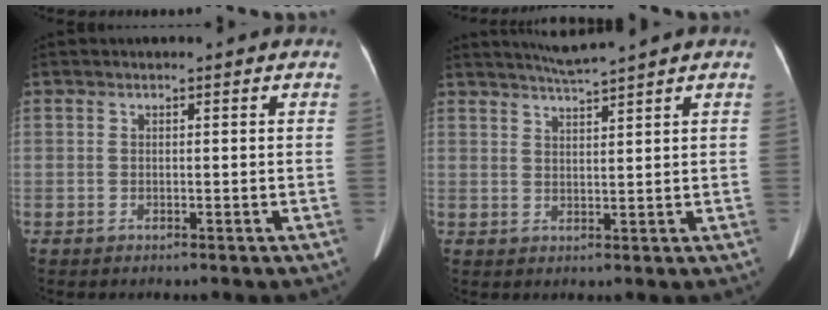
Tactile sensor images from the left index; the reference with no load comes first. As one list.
[{"total": 4.1, "force": [3.6, -1.5, 1.1], "torque": [-0.021, 0.000, 0.070]}]